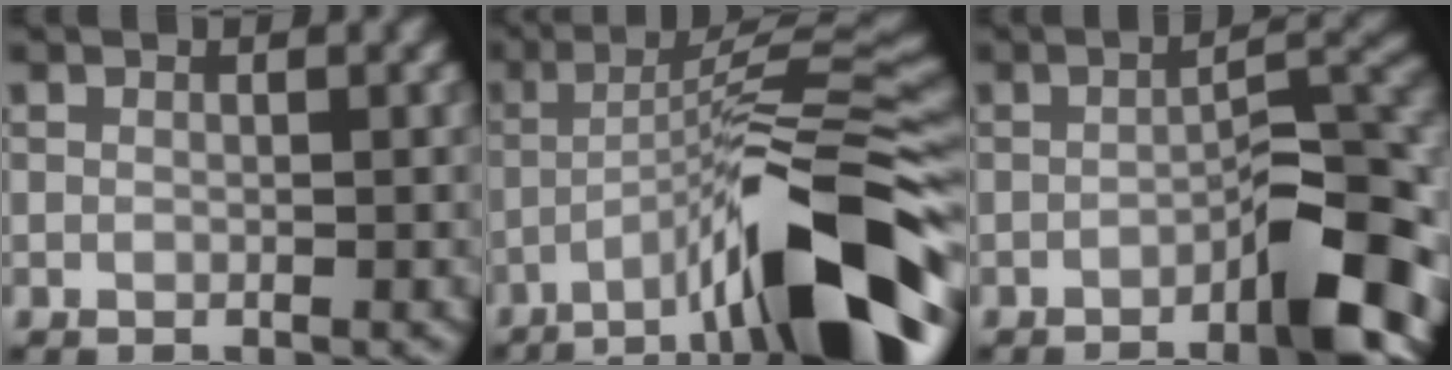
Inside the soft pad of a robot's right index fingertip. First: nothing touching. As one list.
[{"total": 14.7, "force": [-7.8, 3.0, 12.0], "torque": [-0.186, 0.016, -0.122]}, {"total": 8.8, "force": [-4.1, 2.2, 7.5], "torque": [-0.093, 0.018, -0.064]}]